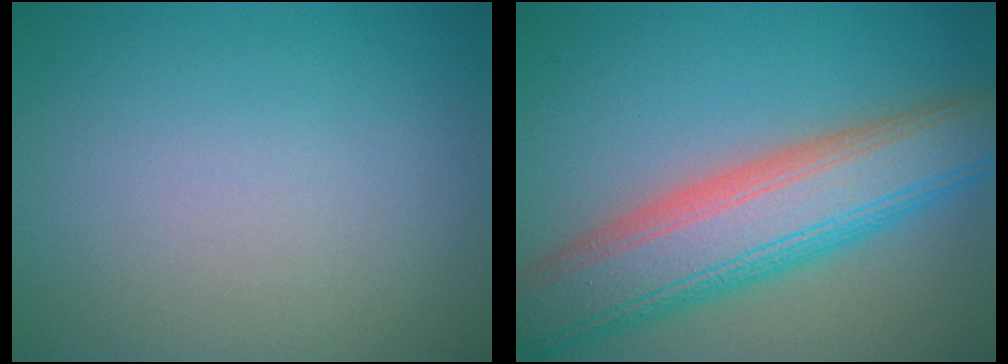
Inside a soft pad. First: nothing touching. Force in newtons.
{"total": 9.8, "press": 9.8, "slide": 0.4}